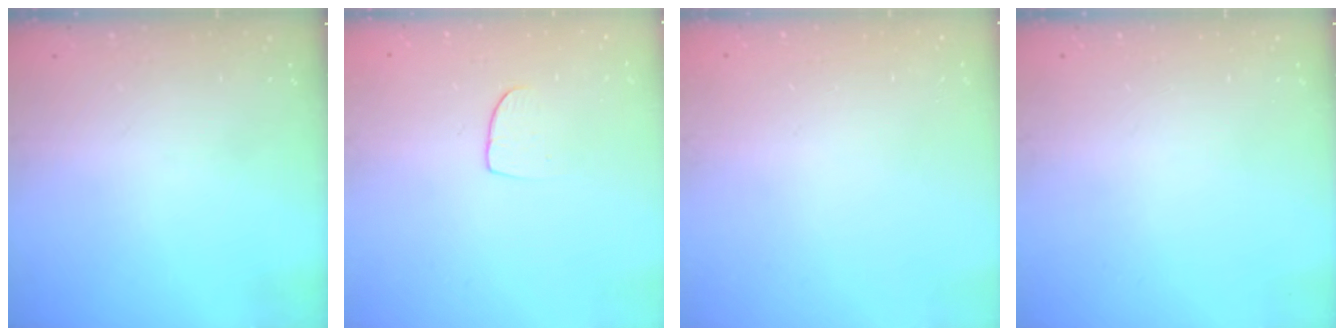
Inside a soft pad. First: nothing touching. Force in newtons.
{"total": 6.4, "press": 6.4, "slide": 0.5}
{"total": 0.0}
{"total": 0.0}